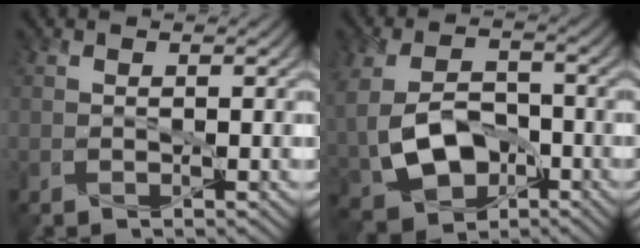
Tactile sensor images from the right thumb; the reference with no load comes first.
{"total": 9.2, "force": [-2.6, 6.0, 6.4], "torque": [-0.146, -0.007, -0.057]}